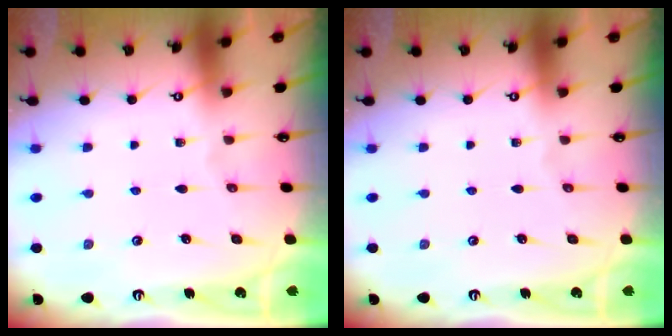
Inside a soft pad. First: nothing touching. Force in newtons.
{"total": 0.0}